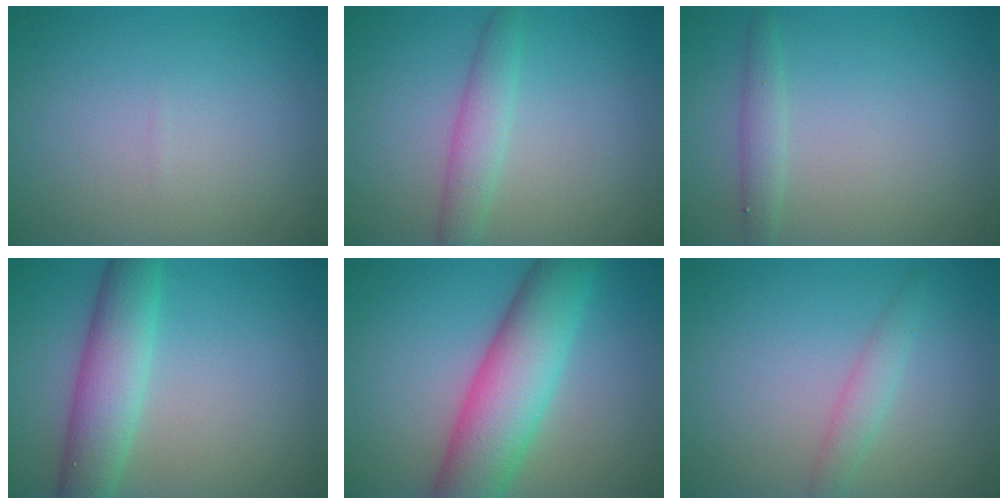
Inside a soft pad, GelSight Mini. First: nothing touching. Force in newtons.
{"total": 2.6, "press": 2.6, "slide": 0.1}
{"total": 1.5, "press": 1.5, "slide": 0.1}
{"total": 5.3, "press": 5.3, "slide": 0.2}
{"total": 8.9, "press": 8.9, "slide": 0.4}
{"total": 1.8, "press": 1.8, "slide": 0.0}